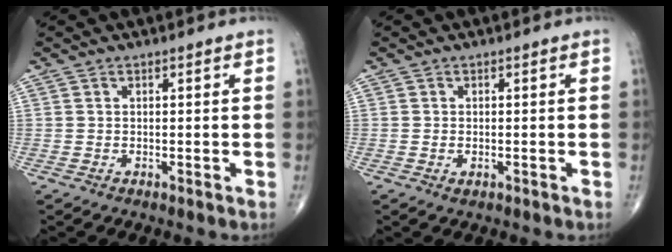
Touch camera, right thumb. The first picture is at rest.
{"total": 0.9, "force": [-0.2, 0.5, 0.6], "torque": [-0.008, 0.001, -0.002]}